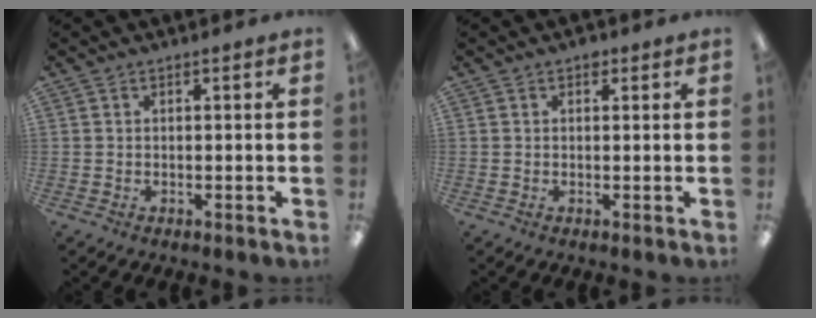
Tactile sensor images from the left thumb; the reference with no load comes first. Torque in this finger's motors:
{"motor_torque": [0.06, -0.09, 0.29, 0.20, 0.05]}